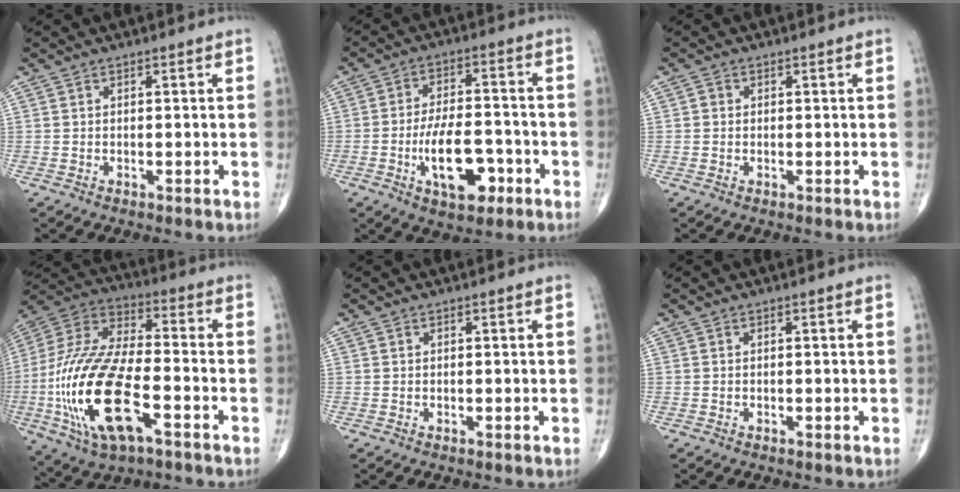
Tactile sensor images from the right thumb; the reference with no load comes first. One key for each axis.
{"total": 12.0, "fx": -4.4, "fy": 5.6, "fz": 9.6, "tx": -0.151, "ty": 0.021, "tz": -0.068}
{"total": 1.0, "fx": 0.0, "fy": 0.9, "fz": 0.3, "tx": -0.001, "ty": 0.002, "tz": -0.001}
{"total": 25.1, "fx": -7.6, "fy": 10.8, "fz": 21.3, "tx": -0.480, "ty": 0.011, "tz": -0.132}
{"total": 0.0}
{"total": 0.0}